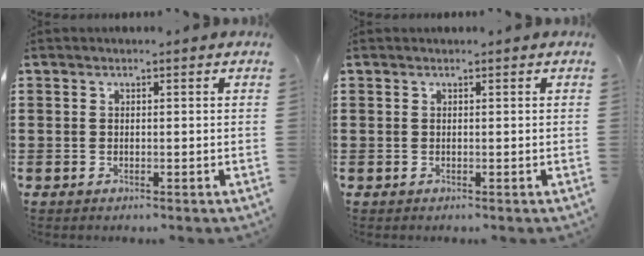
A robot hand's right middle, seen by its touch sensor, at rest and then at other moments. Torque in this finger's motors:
{"motor_torque": [0.15, 0.15, 0.04, 0.00]}